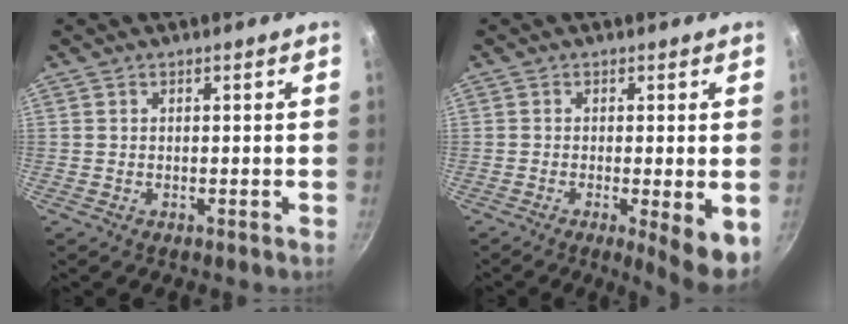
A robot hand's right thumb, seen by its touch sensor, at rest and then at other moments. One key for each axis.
{"total": 6.8, "fx": -1.7, "fy": 1.2, "fz": 6.5, "tx": -0.084, "ty": -0.009, "tz": -0.020}